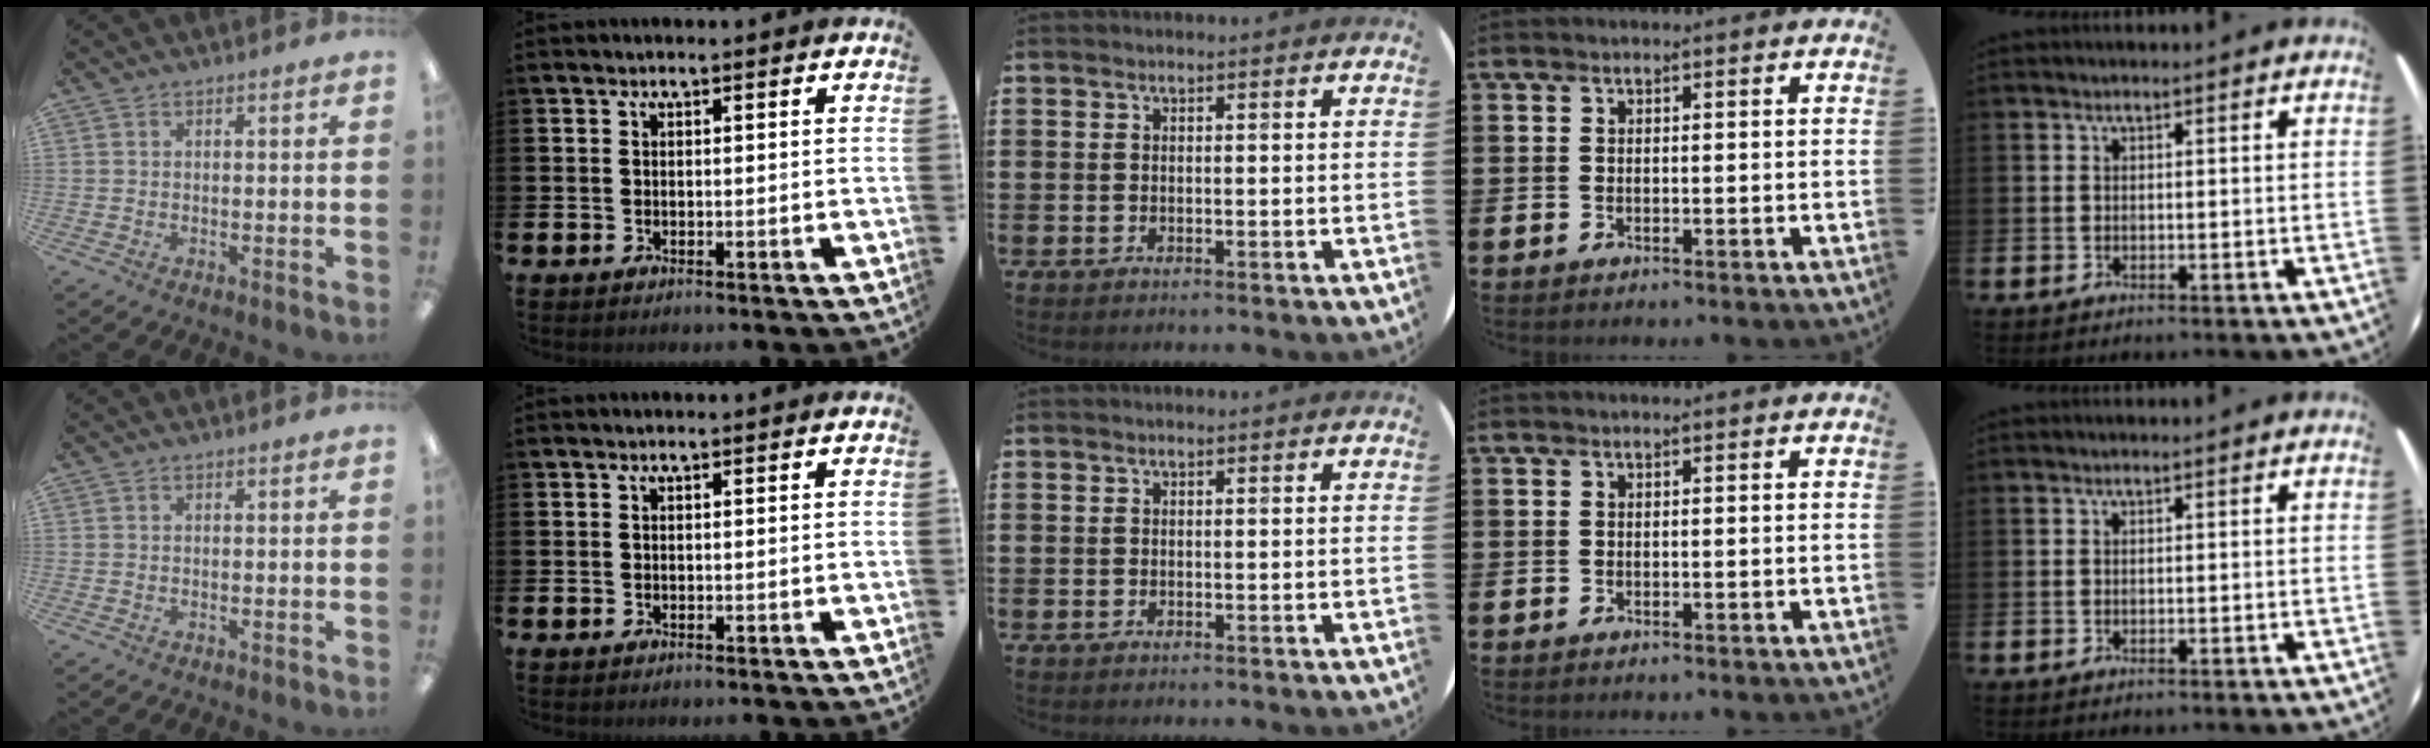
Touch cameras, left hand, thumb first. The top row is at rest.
{}